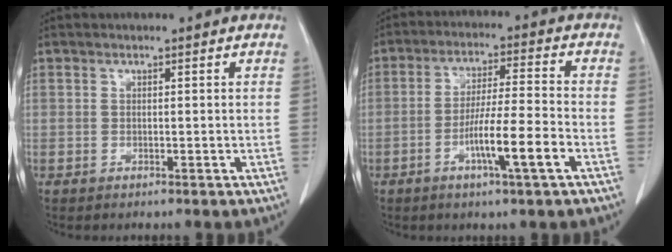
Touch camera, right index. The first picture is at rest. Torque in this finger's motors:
{"motor_torque": [1.41, -0.73, 0.67, 0.21]}